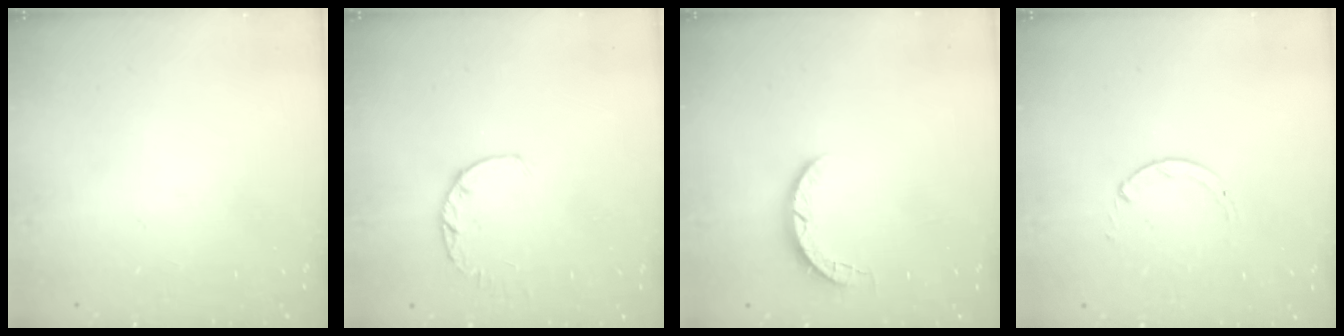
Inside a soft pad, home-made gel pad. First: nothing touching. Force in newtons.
{"total": 2.8, "press": 2.7, "slide": 0.5}
{"total": 3.1, "press": 3.0, "slide": 0.4}
{"total": 0.7, "press": 0.7, "slide": 0.1}